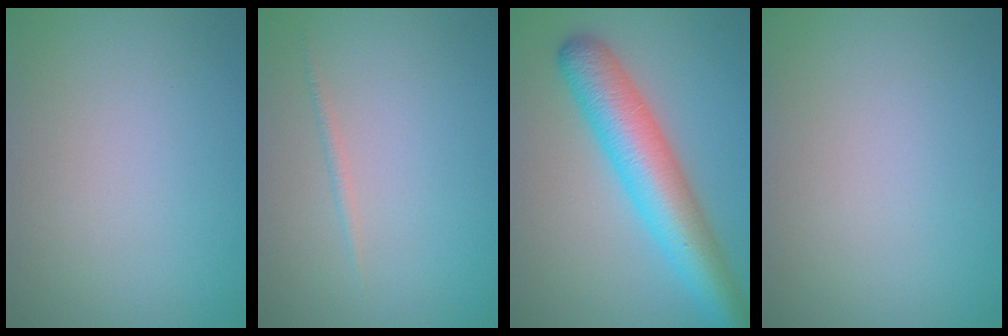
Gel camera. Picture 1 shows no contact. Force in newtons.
{"total": 0.6, "press": 0.6, "slide": 0.0}
{"total": 7.8, "press": 7.8, "slide": 0.3}
{"total": 0.0}